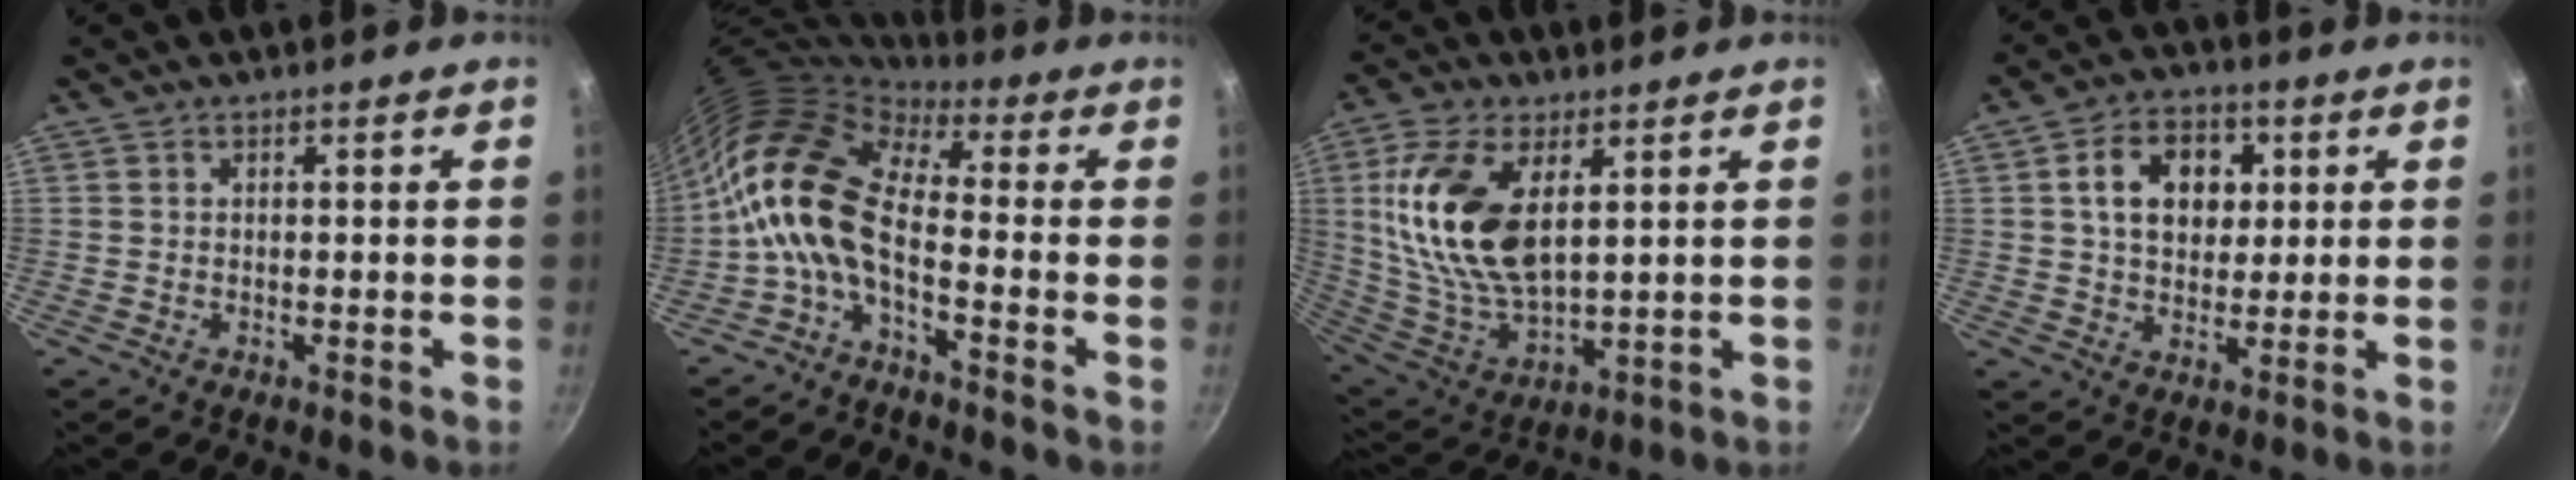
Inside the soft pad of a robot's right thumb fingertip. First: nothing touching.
{"total": 11.9, "force": [-2.2, 5.7, 10.2], "torque": [-0.188, 0.030, -0.060]}
{"total": 18.5, "force": [4.9, 9.7, 15.0], "torque": [-0.291, -0.020, 0.104]}
{"total": 10.7, "force": [2.7, 7.9, 6.7], "torque": [-0.082, 0.004, 0.037]}